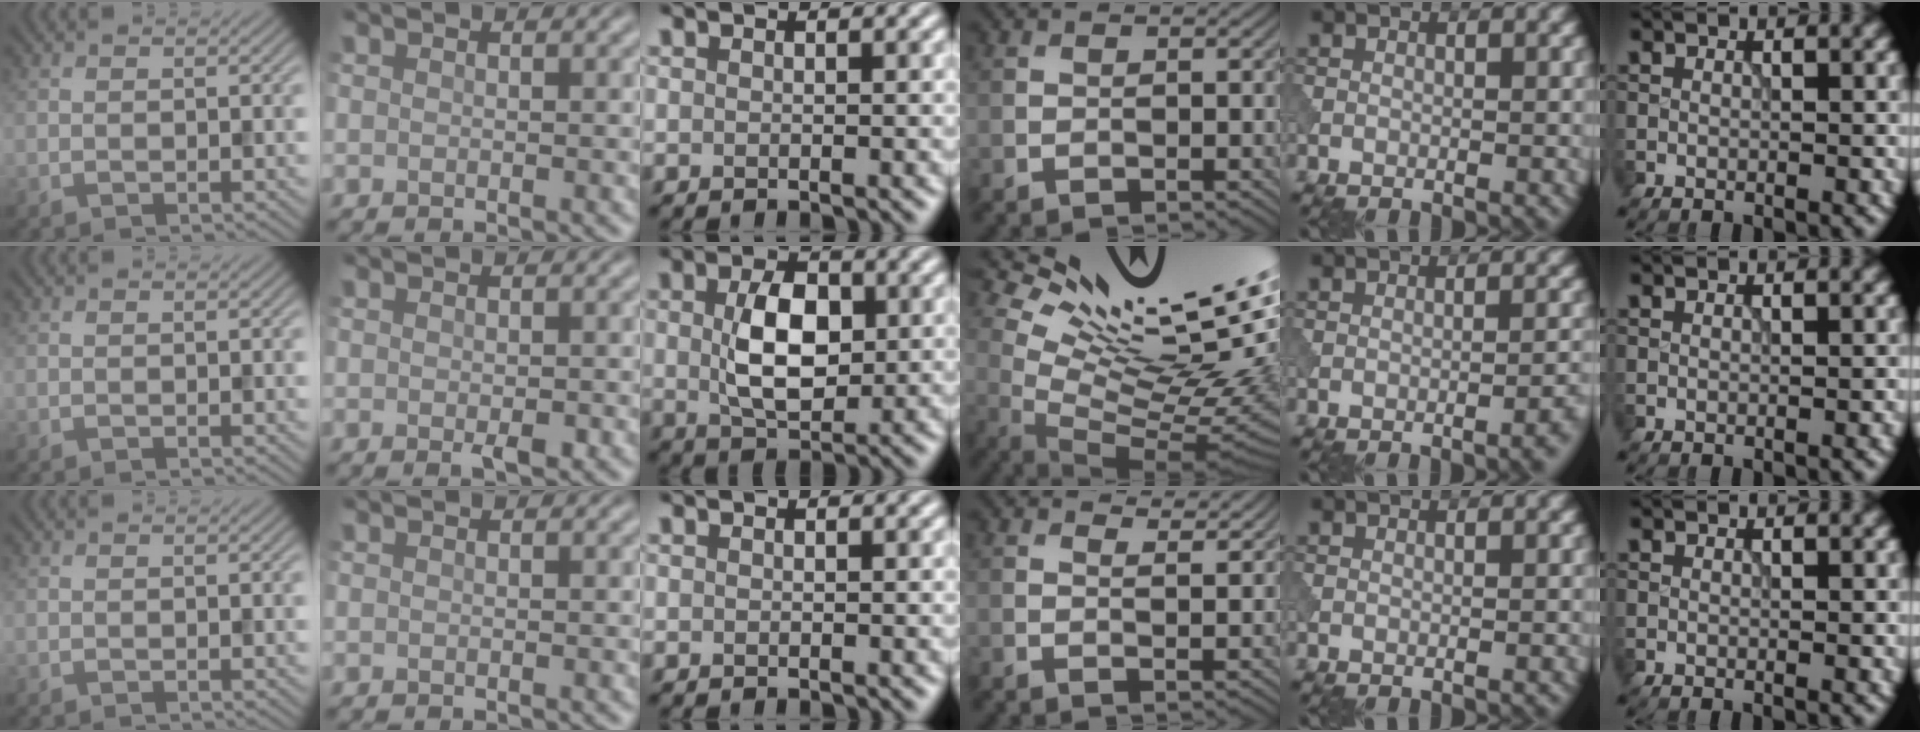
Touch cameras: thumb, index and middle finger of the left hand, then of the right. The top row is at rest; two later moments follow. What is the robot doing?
{"motion": "dispense", "object": "syringe"}